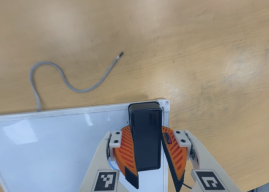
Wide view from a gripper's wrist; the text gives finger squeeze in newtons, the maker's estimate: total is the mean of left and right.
{"total": 12.0, "left": 13.9, "right": 10.1}